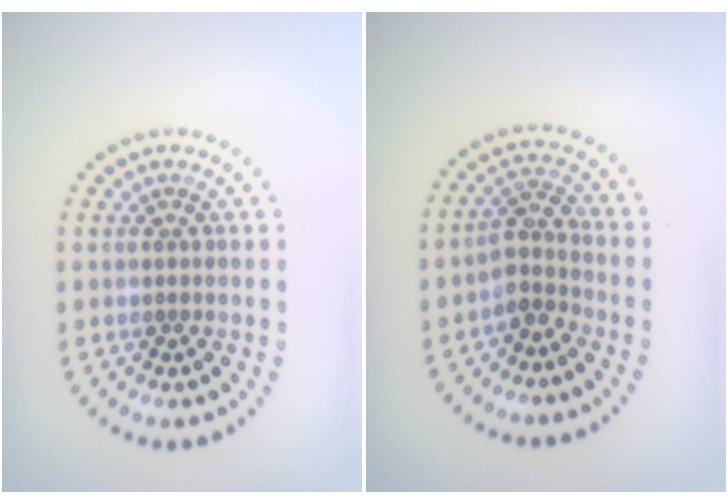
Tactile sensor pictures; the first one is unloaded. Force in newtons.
{"total": 2.6, "press": 2.0, "slide": 1.6}